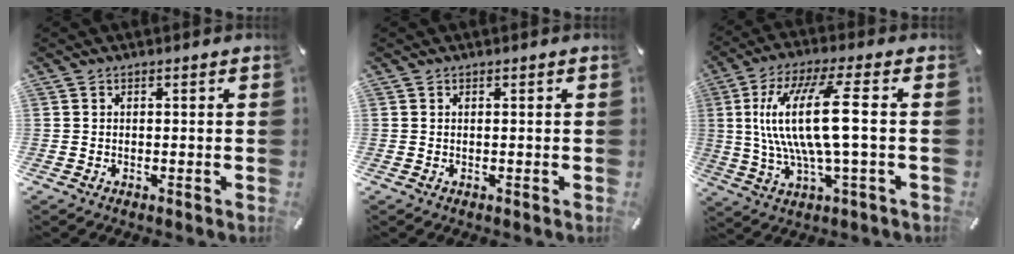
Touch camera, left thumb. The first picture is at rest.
{"total": 0.0}
{"total": 17.1, "force": [1.8, 3.5, 16.7], "torque": [-0.357, -0.012, 0.011]}